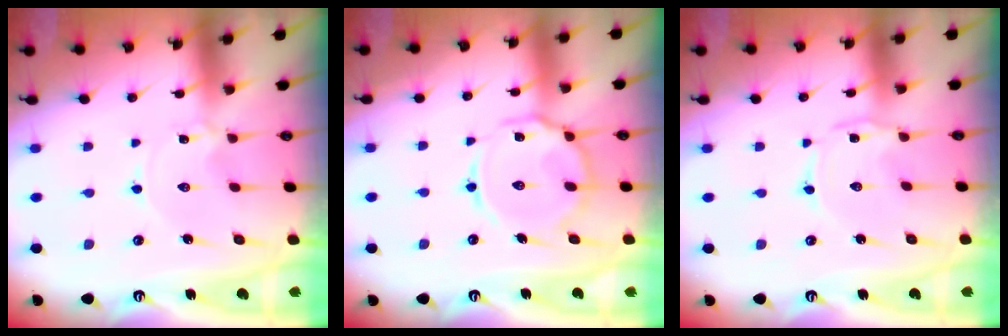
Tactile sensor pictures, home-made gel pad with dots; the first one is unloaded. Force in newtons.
{"total": 13.4, "press": 13.3, "slide": 1.3}
{"total": 1.0, "press": 1.0, "slide": 0.2}